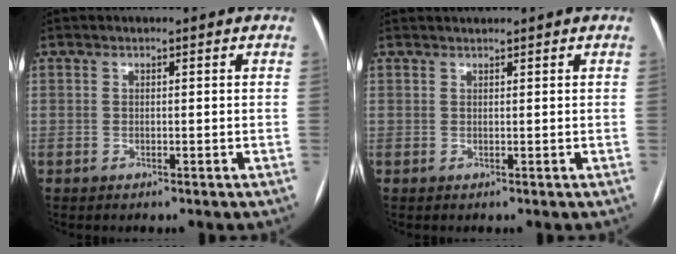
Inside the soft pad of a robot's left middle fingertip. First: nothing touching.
{"total": 1.2, "force": [1.1, -0.4, 0.2], "torque": [-0.004, 0.014, 0.027]}